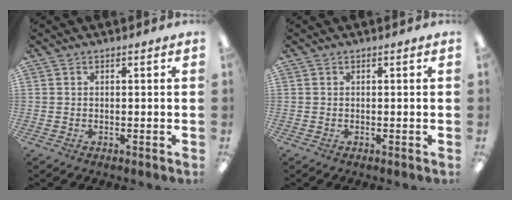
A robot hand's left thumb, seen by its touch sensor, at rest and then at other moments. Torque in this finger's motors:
{"motor_torque": [0.00, 0.00, 0.10, -0.10, 0.00]}